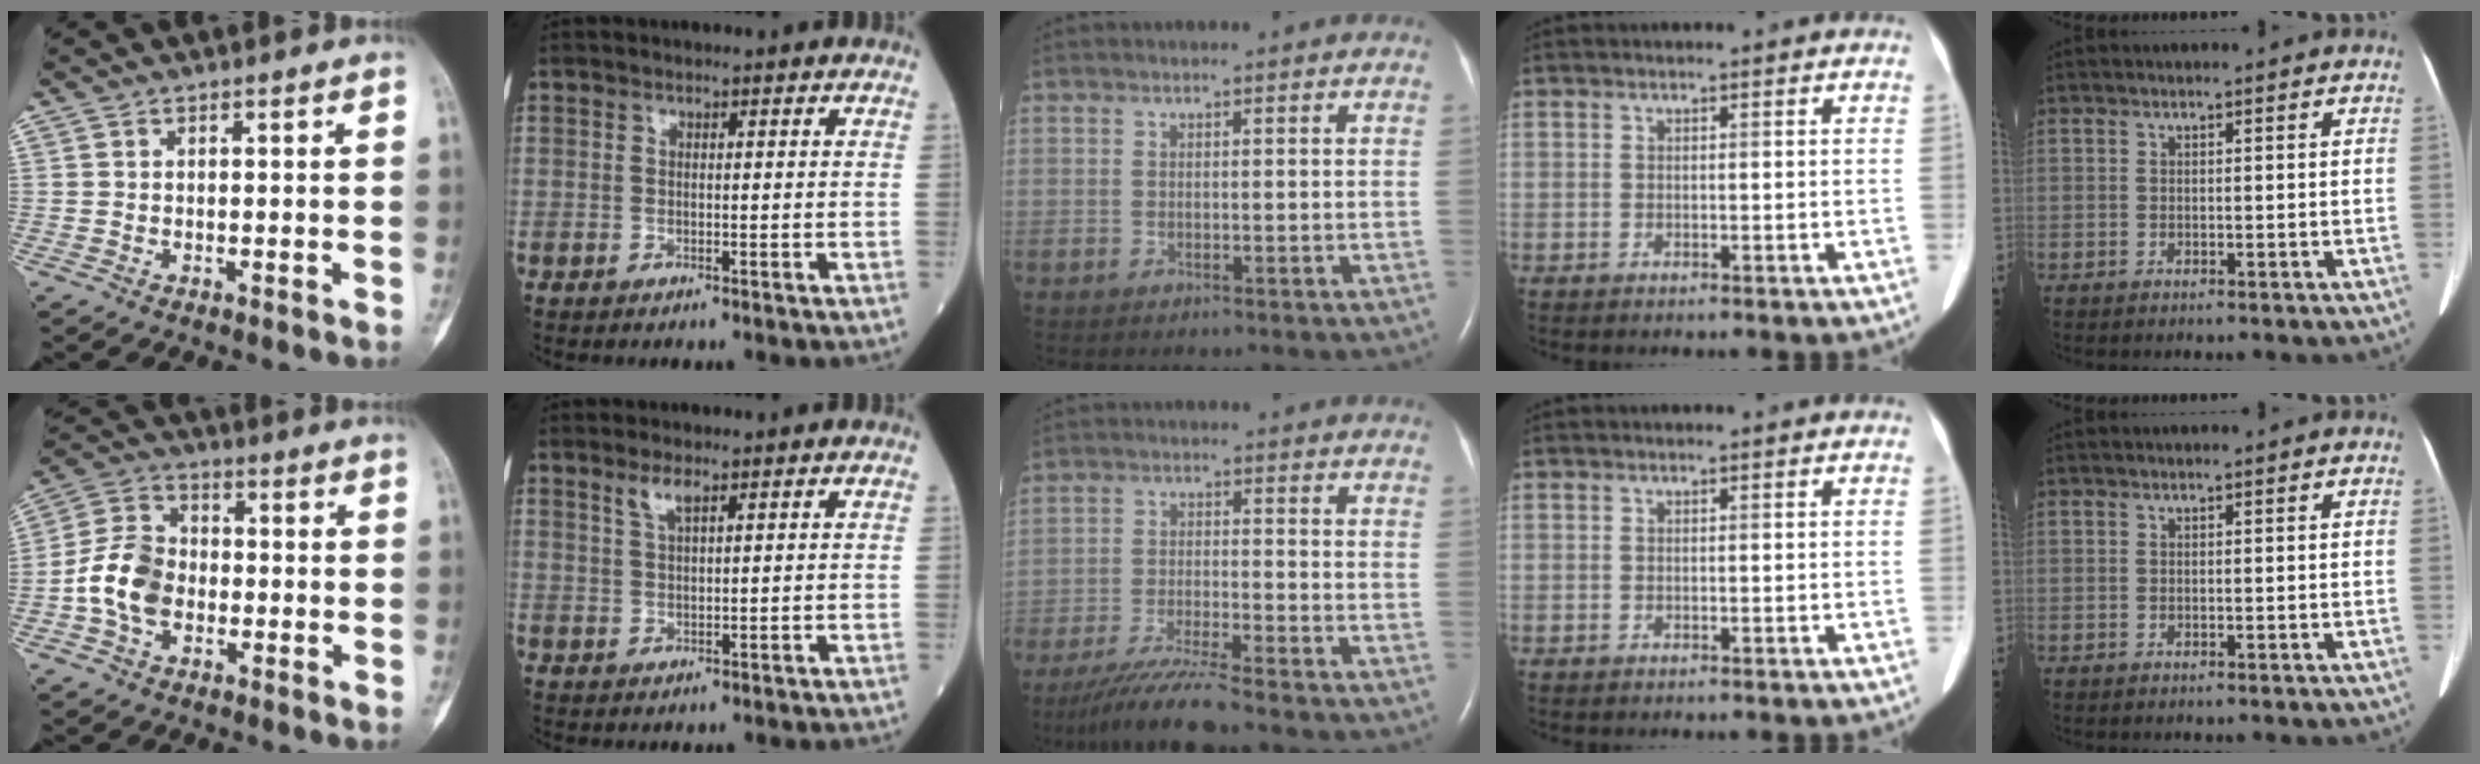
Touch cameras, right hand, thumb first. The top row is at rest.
{"thumb": {"total": 10.3, "force": [-2.3, 7.5, 6.7], "torque": [-0.117, 0.029, -0.053]}, "index": {"total": 2.5, "force": [1.8, 0.3, 1.7], "torque": [-0.039, 0.002, 0.041]}, "middle": {"total": 8.1, "force": [-7.1, -0.8, 3.9], "torque": [-0.071, -0.029, -0.129]}}